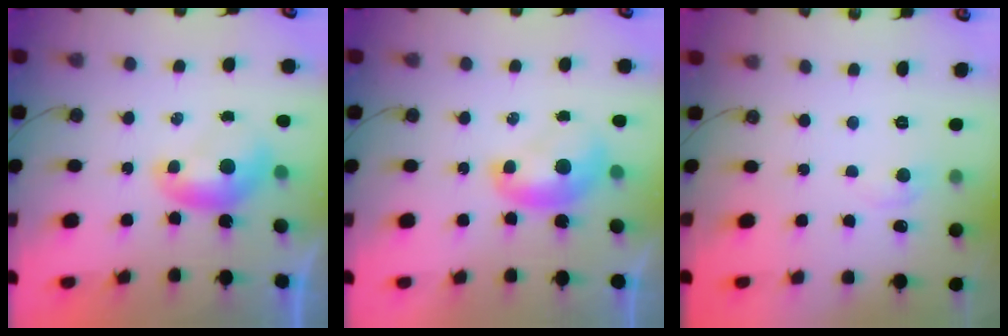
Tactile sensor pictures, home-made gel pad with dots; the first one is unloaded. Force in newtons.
{"total": 1.6, "press": 1.5, "slide": 0.3}
{"total": 0.7, "press": 0.2, "slide": 0.7}